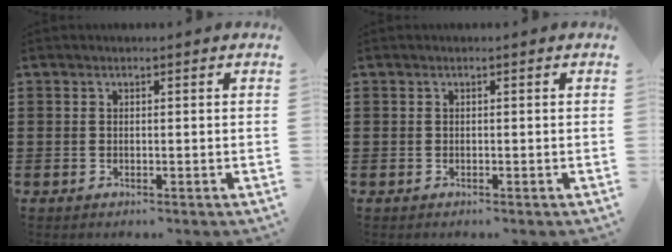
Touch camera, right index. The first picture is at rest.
{"total": 0.0}